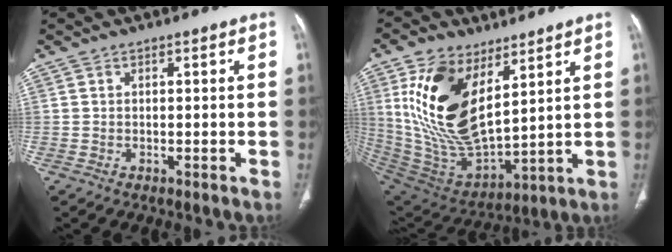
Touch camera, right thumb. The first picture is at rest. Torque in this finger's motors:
{"motor_torque": [-0.85, 3.52, 1.64, 1.13, 0.37]}